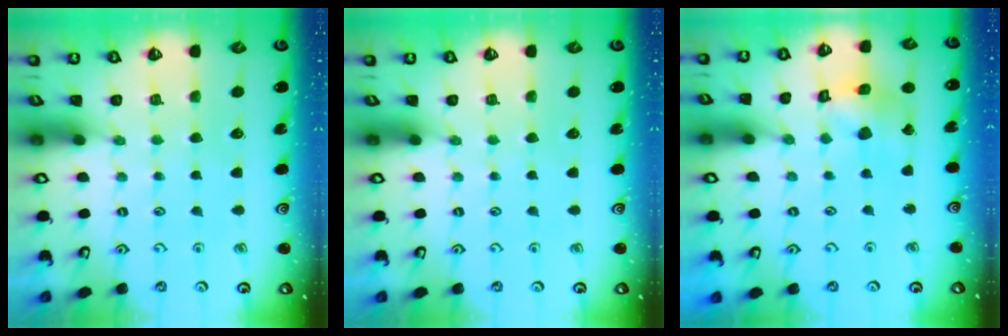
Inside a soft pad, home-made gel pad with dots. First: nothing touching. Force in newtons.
{"total": 0.0}
{"total": 9.7, "press": 9.6, "slide": 1.1}